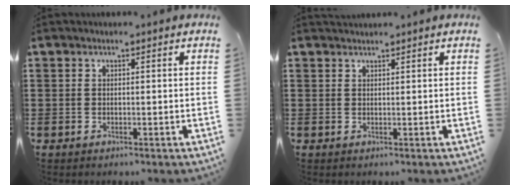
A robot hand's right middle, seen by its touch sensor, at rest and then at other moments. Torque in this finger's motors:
{"motor_torque": [-0.20, 0.04, 0.04, -0.01]}